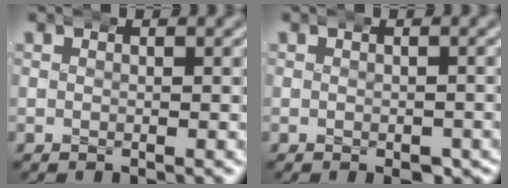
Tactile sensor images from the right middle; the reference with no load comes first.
{"total": 2.9, "force": [-1.7, 1.2, 2.1], "torque": [-0.022, -0.008, -0.025]}